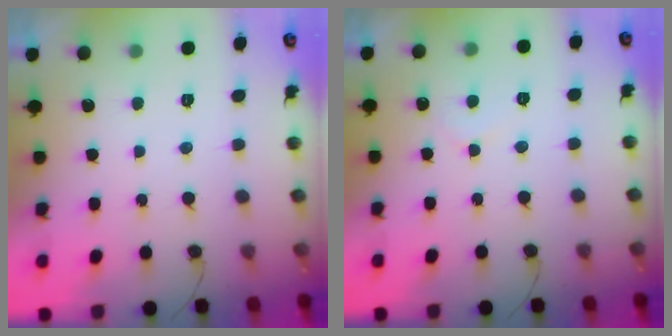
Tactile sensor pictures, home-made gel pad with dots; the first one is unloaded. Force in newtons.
{"total": 4.8, "press": 4.8, "slide": 0.3}